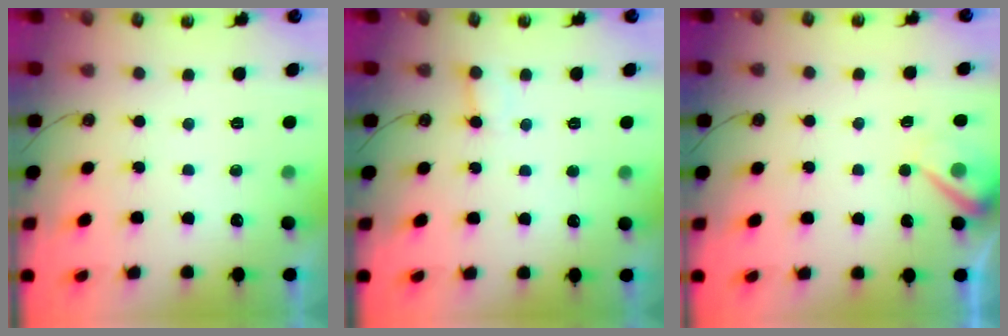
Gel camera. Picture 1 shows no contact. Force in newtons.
{"total": 3.8, "press": 3.7, "slide": 0.3}
{"total": 5.7, "press": 5.6, "slide": 1.1}